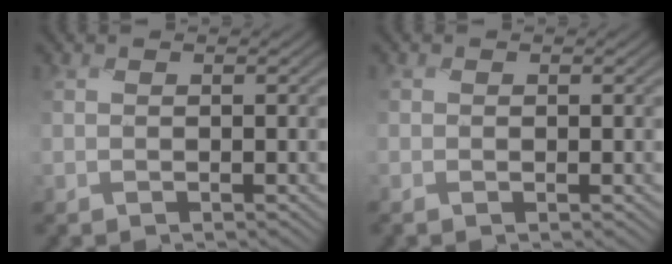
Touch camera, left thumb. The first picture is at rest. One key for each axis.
{"total": 0.0}